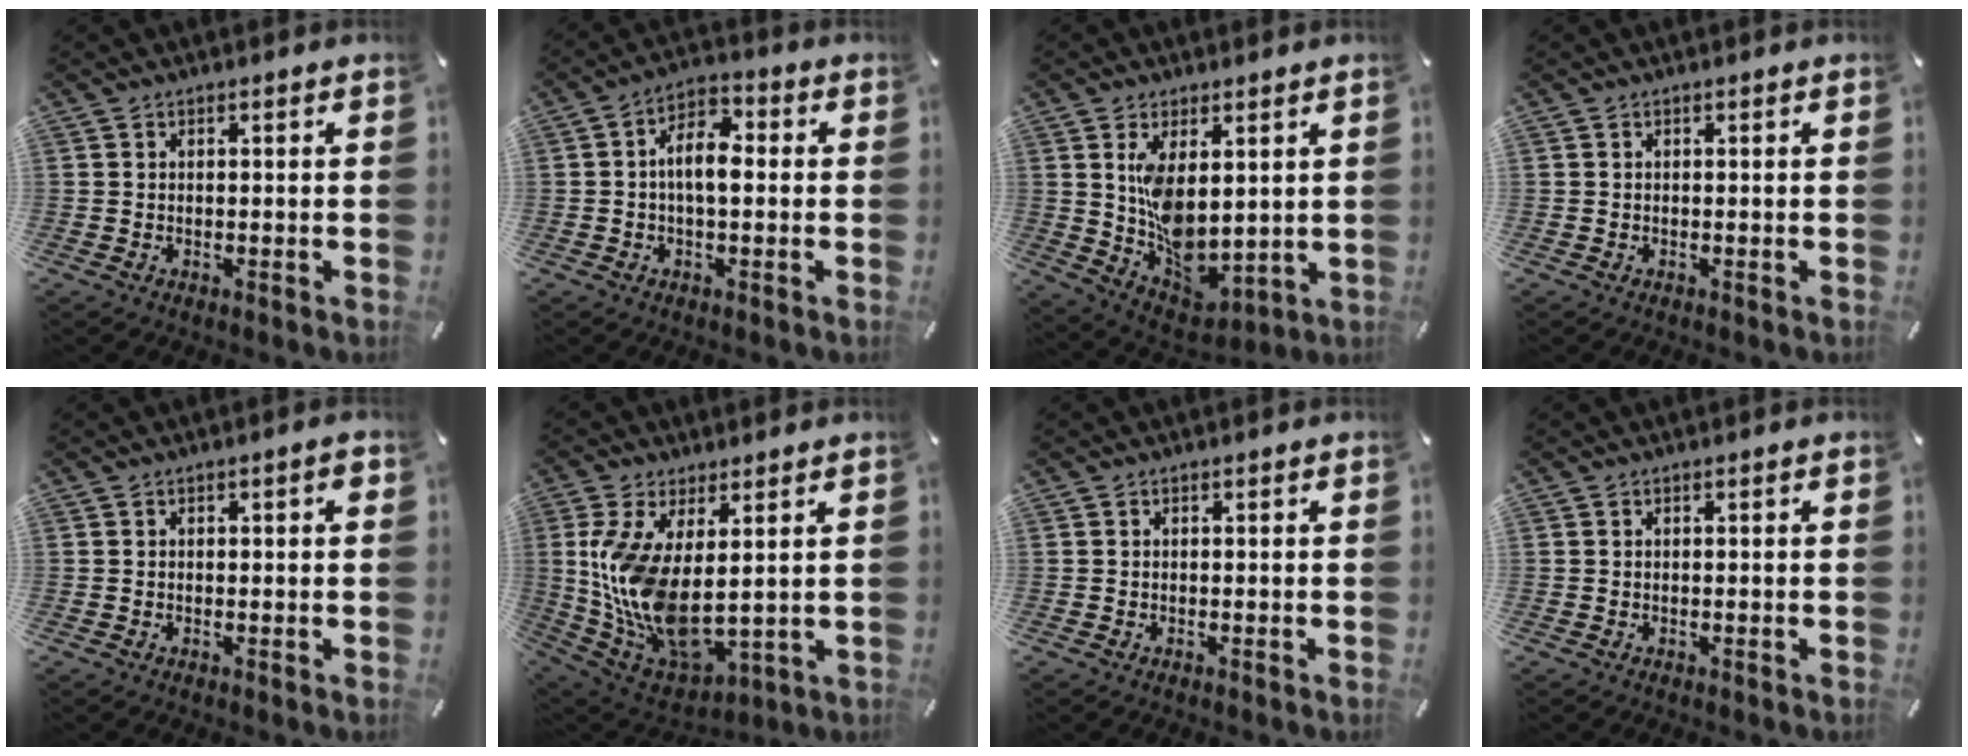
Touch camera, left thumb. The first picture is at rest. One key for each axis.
{"total": 7.5, "fx": -0.5, "fy": 3.9, "fz": 6.4, "tx": -0.111, "ty": 0.013, "tz": -0.010}
{"total": 10.0, "fx": 2.7, "fy": 6.3, "fz": 7.3, "tx": -0.130, "ty": -0.031, "tz": 0.057}
{"total": 0.0}
{"total": 1.6, "fx": 0.3, "fy": 0.6, "fz": 1.5, "tx": -0.028, "ty": 0.006, "tz": 0.003}
{"total": 14.4, "fx": 2.6, "fy": 7.4, "fz": 12.0, "tx": -0.258, "ty": -0.035, "tz": 0.057}
{"total": 0.0}
{"total": 0.0}